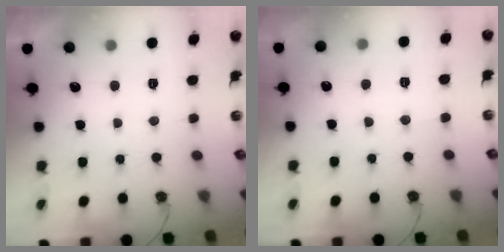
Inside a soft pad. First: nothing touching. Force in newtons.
{"total": 4.7, "press": 4.7, "slide": 0.7}